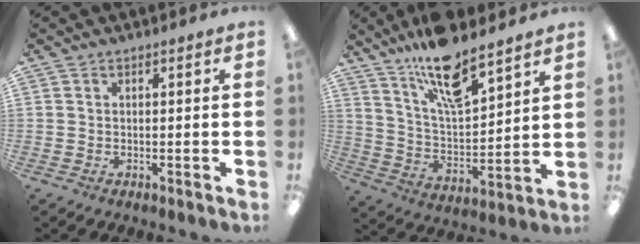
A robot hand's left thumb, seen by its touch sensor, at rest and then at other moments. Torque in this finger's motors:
{"motor_torque": [2.09, 1.19, 1.42, -1.38, 0.11]}